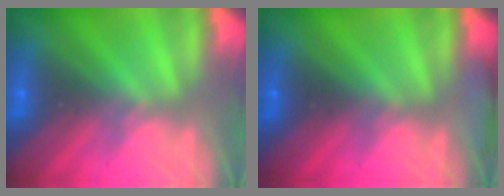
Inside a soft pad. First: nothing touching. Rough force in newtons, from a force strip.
{"total": 3.3}